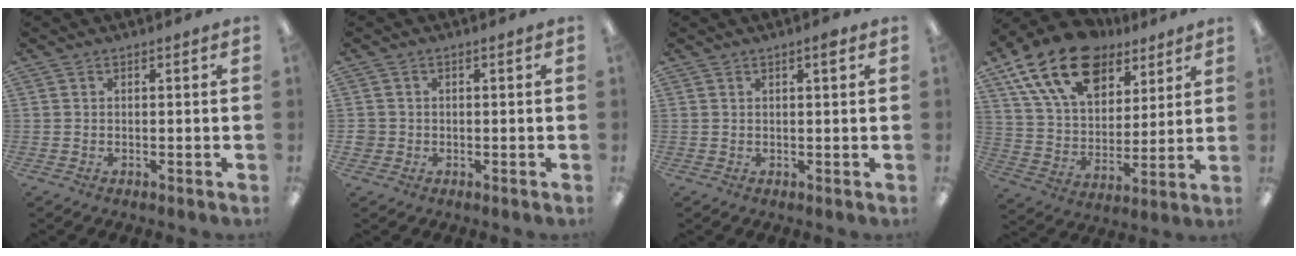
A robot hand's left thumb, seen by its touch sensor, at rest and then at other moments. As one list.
[{"total": 1.9, "force": [-0.2, 1.9, 0.4], "torque": [-0.007, 0.004, -0.006]}, {"total": 1.9, "force": [1.1, 0.3, 1.6], "torque": [-0.026, -0.002, 0.016]}, {"total": 20.4, "force": [12.3, 12.0, 11.1], "torque": [-0.200, -0.051, 0.225]}]